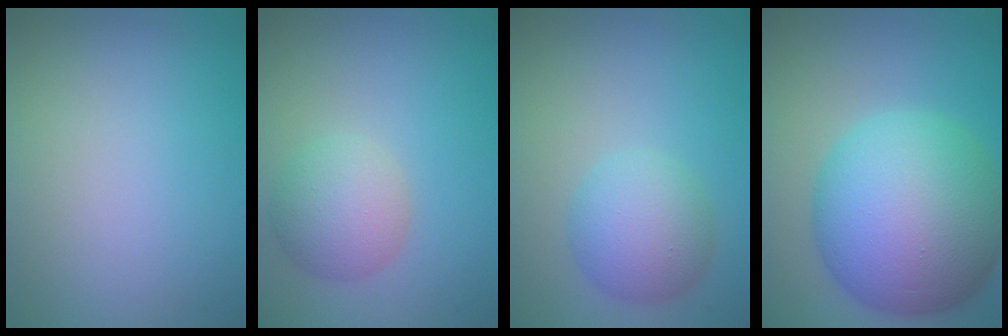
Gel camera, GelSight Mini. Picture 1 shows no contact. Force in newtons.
{"total": 3.9, "press": 3.9, "slide": 0.1}
{"total": 4.4, "press": 4.4, "slide": 0.2}
{"total": 14.3, "press": 14.3, "slide": 0.2}